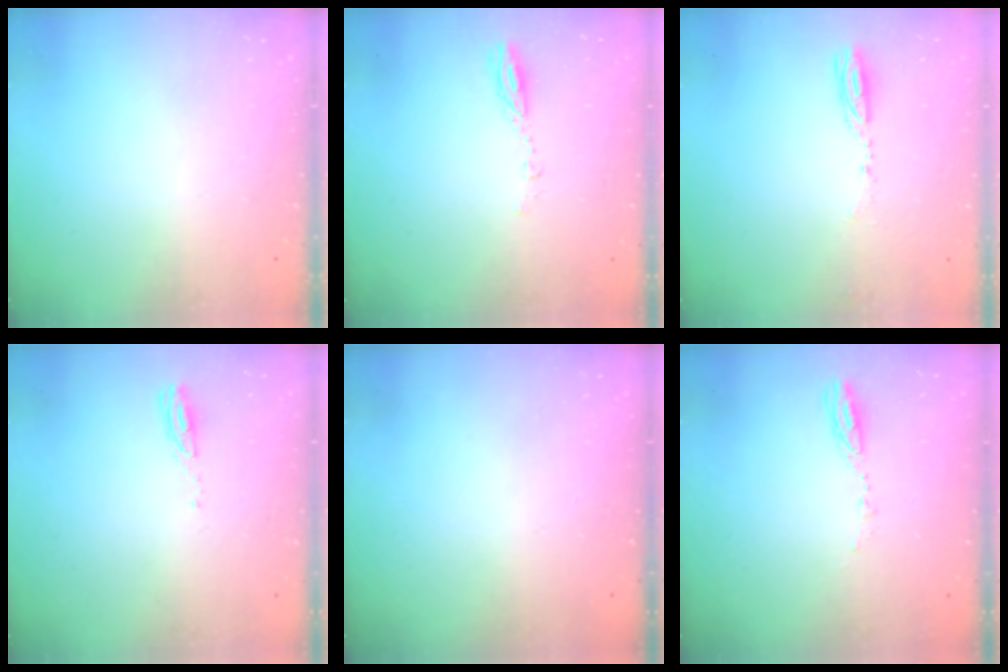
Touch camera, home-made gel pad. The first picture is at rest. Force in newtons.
{"total": 3.1, "press": 3.1, "slide": 0.3}
{"total": 3.6, "press": 3.5, "slide": 0.7}
{"total": 3.0, "press": 3.0, "slide": 0.1}
{"total": 0.0}
{"total": 5.2, "press": 5.2, "slide": 0.4}